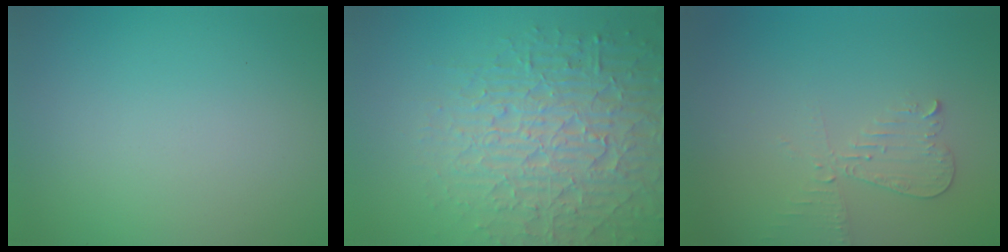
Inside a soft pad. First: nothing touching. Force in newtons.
{"total": 7.4, "press": 7.2, "slide": 1.7}
{"total": 2.2, "press": 2.2, "slide": 0.1}